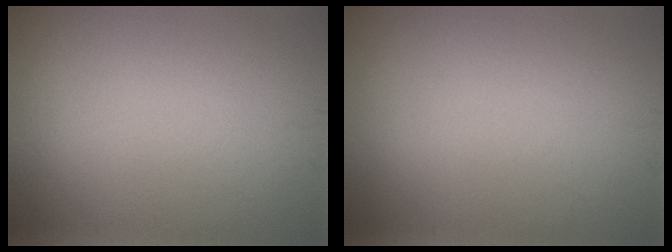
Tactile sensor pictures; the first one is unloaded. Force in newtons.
{"total": 0.0}